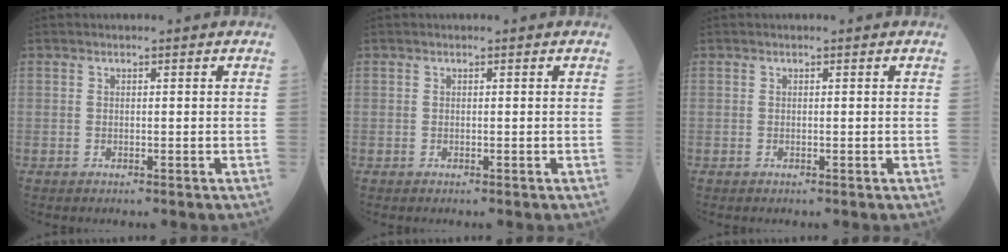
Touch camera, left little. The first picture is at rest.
{"total": 0.0}
{"total": 0.0}